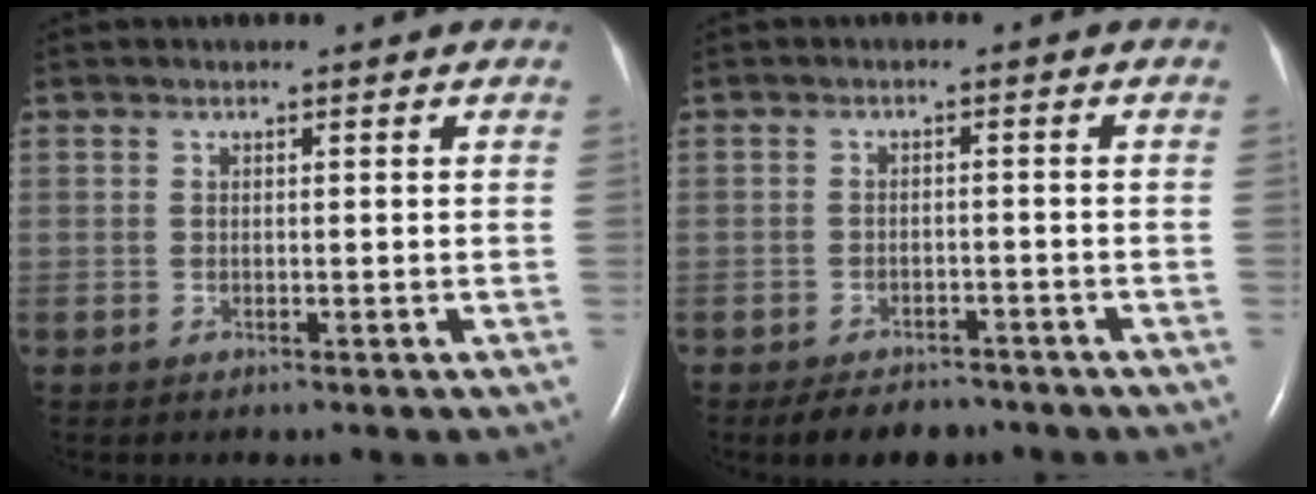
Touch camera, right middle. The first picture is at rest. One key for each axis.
{"total": 5.7, "fx": -4.7, "fy": 2.6, "fz": 2.0, "tx": -0.030, "ty": -0.001, "tz": -0.066}